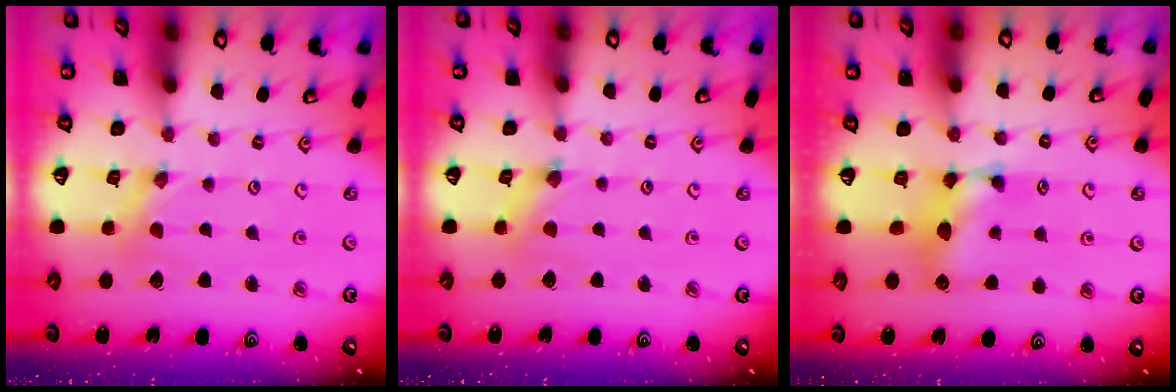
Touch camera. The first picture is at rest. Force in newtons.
{"total": 1.9, "press": 1.9, "slide": 0.3}
{"total": 8.4, "press": 8.4, "slide": 0.4}